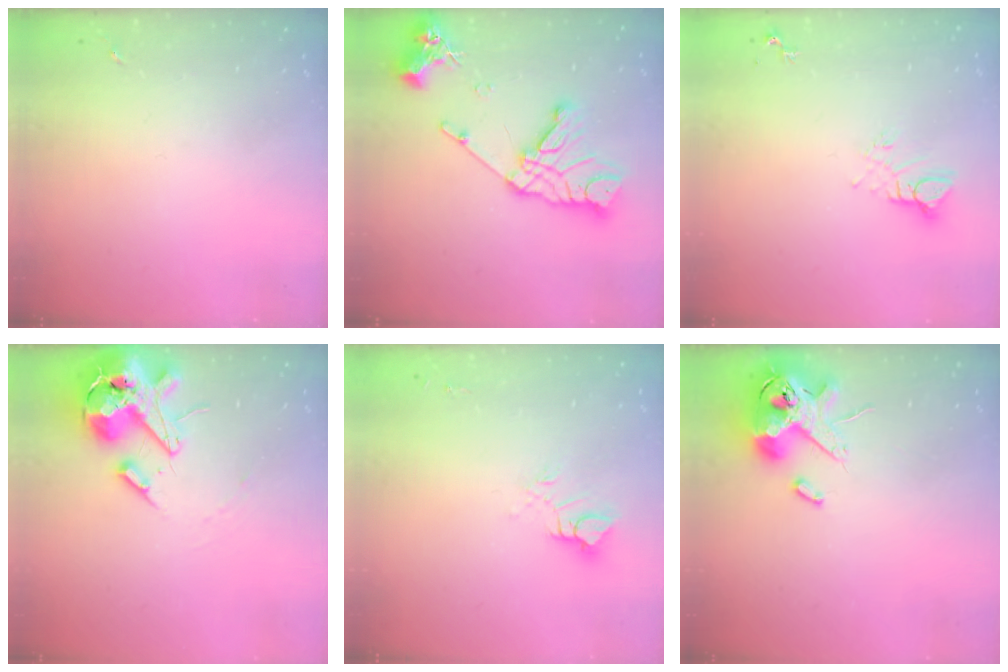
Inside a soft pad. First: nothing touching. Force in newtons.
{"total": 17.2, "press": 17.1, "slide": 1.8}
{"total": 5.7, "press": 5.7, "slide": 0.3}
{"total": 16.2, "press": 16.0, "slide": 2.7}
{"total": 6.3, "press": 6.3, "slide": 0.5}
{"total": 13.9, "press": 13.7, "slide": 2.4}